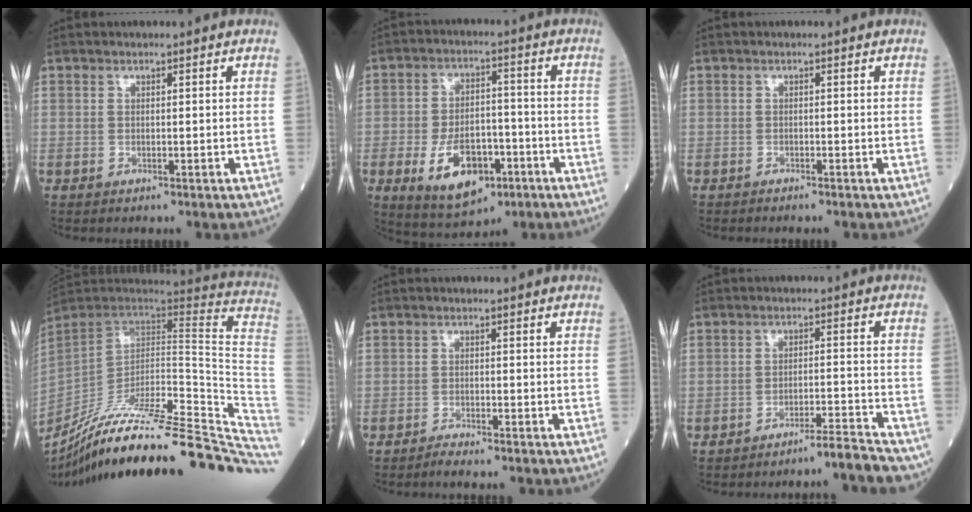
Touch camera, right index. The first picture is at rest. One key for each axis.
{"total": 10.6, "fx": -4.4, "fy": 5.6, "fz": 7.8, "tx": -0.147, "ty": -0.003, "tz": -0.066}
{"total": 1.3, "fx": -1.2, "fy": -0.1, "fz": 0.5, "tx": -0.008, "ty": 0.001, "tz": -0.012}
{"total": 35.1, "fx": -30.4, "fy": 1.8, "fz": 17.5, "tx": -0.145, "ty": -0.030, "tz": -0.424}
{"total": 1.8, "fx": -1.6, "fy": -0.5, "fz": 0.5, "tx": -0.013, "ty": -0.001, "tz": -0.028}
{"total": 5.2, "fx": -5.0, "fy": -1.3, "fz": 1.1, "tx": 0.000, "ty": 0.004, "tz": -0.072}